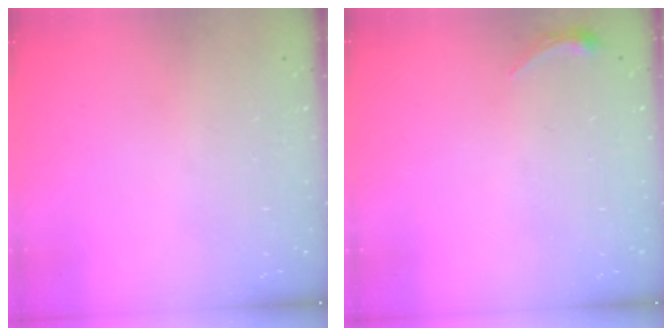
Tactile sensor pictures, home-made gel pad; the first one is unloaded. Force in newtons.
{"total": 3.9, "press": 3.8, "slide": 0.7}